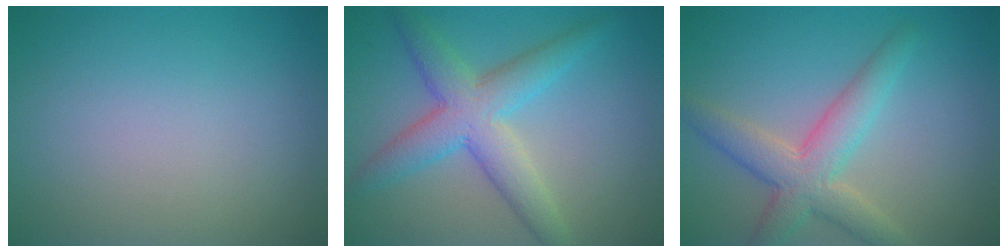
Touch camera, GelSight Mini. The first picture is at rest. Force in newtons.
{"total": 5.6, "press": 5.6, "slide": 0.2}
{"total": 4.6, "press": 4.6, "slide": 0.2}